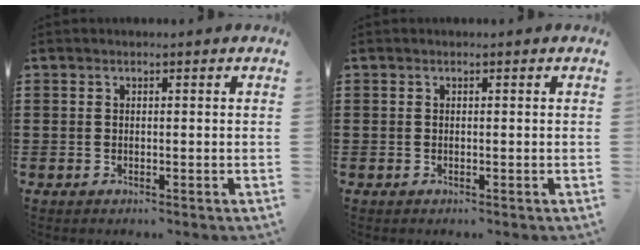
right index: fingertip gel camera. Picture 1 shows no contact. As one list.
[{"total": 0.0}]